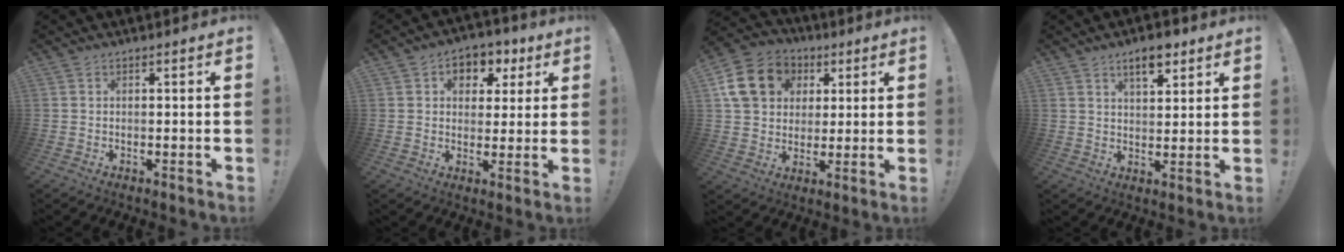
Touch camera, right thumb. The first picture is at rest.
{"total": 7.4, "force": [2.3, 6.1, 3.6], "torque": [-0.031, -0.010, 0.043]}
{"total": 15.4, "force": [4.9, 12.8, 7.2], "torque": [-0.096, -0.003, 0.105]}
{"total": 6.9, "force": [4.6, 2.8, 4.3], "torque": [-0.056, -0.019, 0.078]}